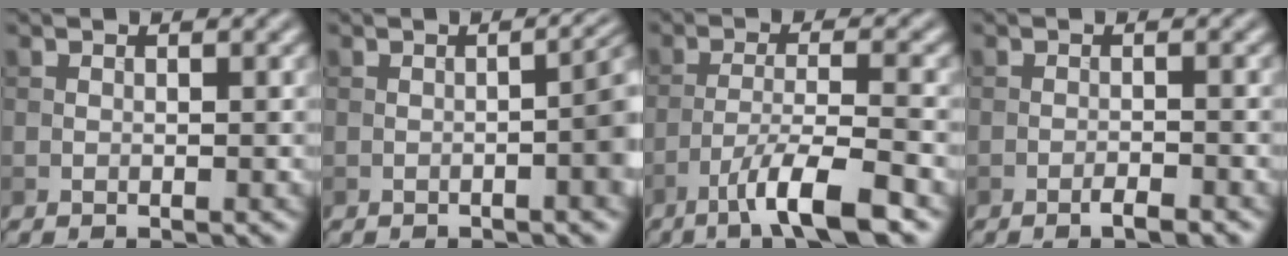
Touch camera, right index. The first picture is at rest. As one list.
[{"total": 5.8, "force": [-0.7, 2.1, 5.4], "torque": [-0.045, 0.006, -0.009]}, {"total": 6.6, "force": [-4.1, 1.0, 5.1], "torque": [-0.083, 0.004, -0.075]}, {"total": 1.5, "force": [-1.0, 0.1, 1.1], "torque": [-0.015, 0.003, -0.018]}]